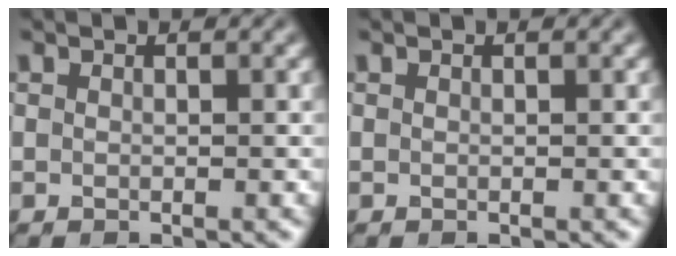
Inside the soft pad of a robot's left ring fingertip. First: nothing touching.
{"total": 0.0}